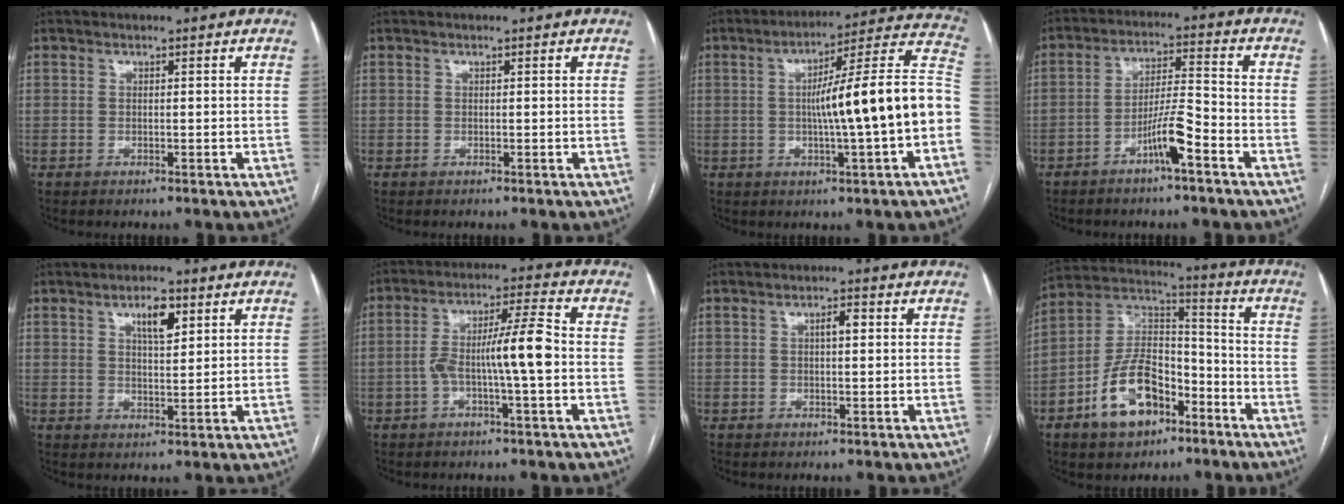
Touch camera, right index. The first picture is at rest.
{"total": 0.0}
{"total": 18.0, "force": [-1.8, -0.1, 17.9], "torque": [-0.232, 0.034, -0.028]}
{"total": 7.1, "force": [-3.9, 0.3, 6.0], "torque": [-0.112, 0.009, -0.069]}
{"total": 4.9, "force": [2.4, 1.5, 4.0], "torque": [-0.067, 0.001, 0.041]}
{"total": 9.2, "force": [-1.5, 0.3, 9.1], "torque": [-0.161, 0.022, -0.030]}
{"total": 2.0, "force": [0.4, 0.6, 1.9], "torque": [-0.032, 0.005, 0.007]}
{"total": 13.7, "force": [-6.9, 7.7, 9.0], "torque": [-0.180, 0.023, -0.118]}